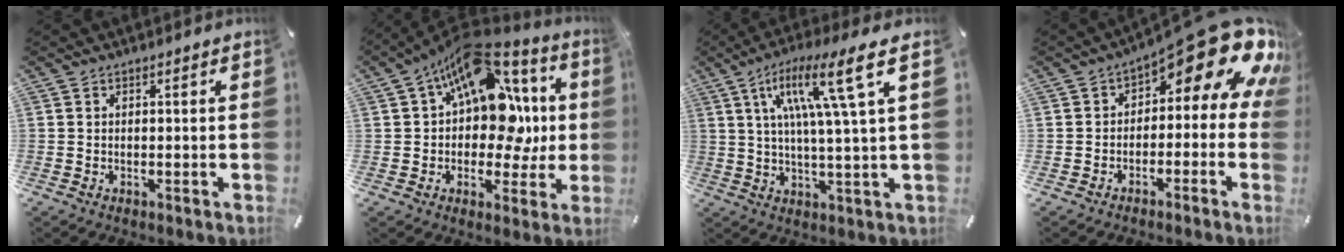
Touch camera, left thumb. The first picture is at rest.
{"total": 19.5, "force": [5.8, 12.8, 13.5], "torque": [-0.221, -0.048, 0.098]}
{"total": 16.8, "force": [6.5, 1.8, 15.4], "torque": [-0.275, -0.018, 0.087]}
{"total": 16.0, "force": [8.4, 6.7, 12.0], "torque": [-0.160, -0.063, 0.138]}